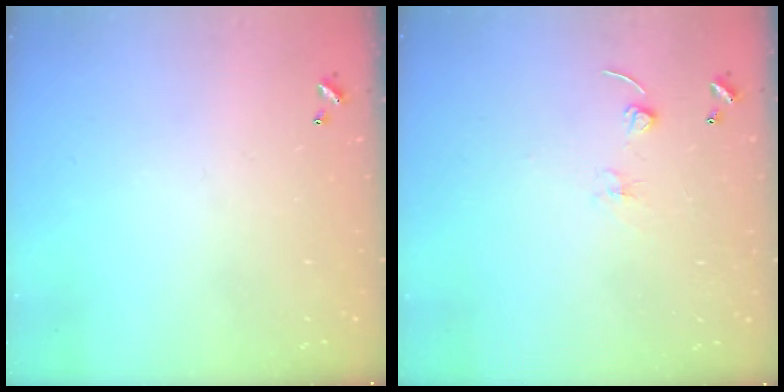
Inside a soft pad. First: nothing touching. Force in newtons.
{"total": 2.4, "press": 2.4, "slide": 0.3}